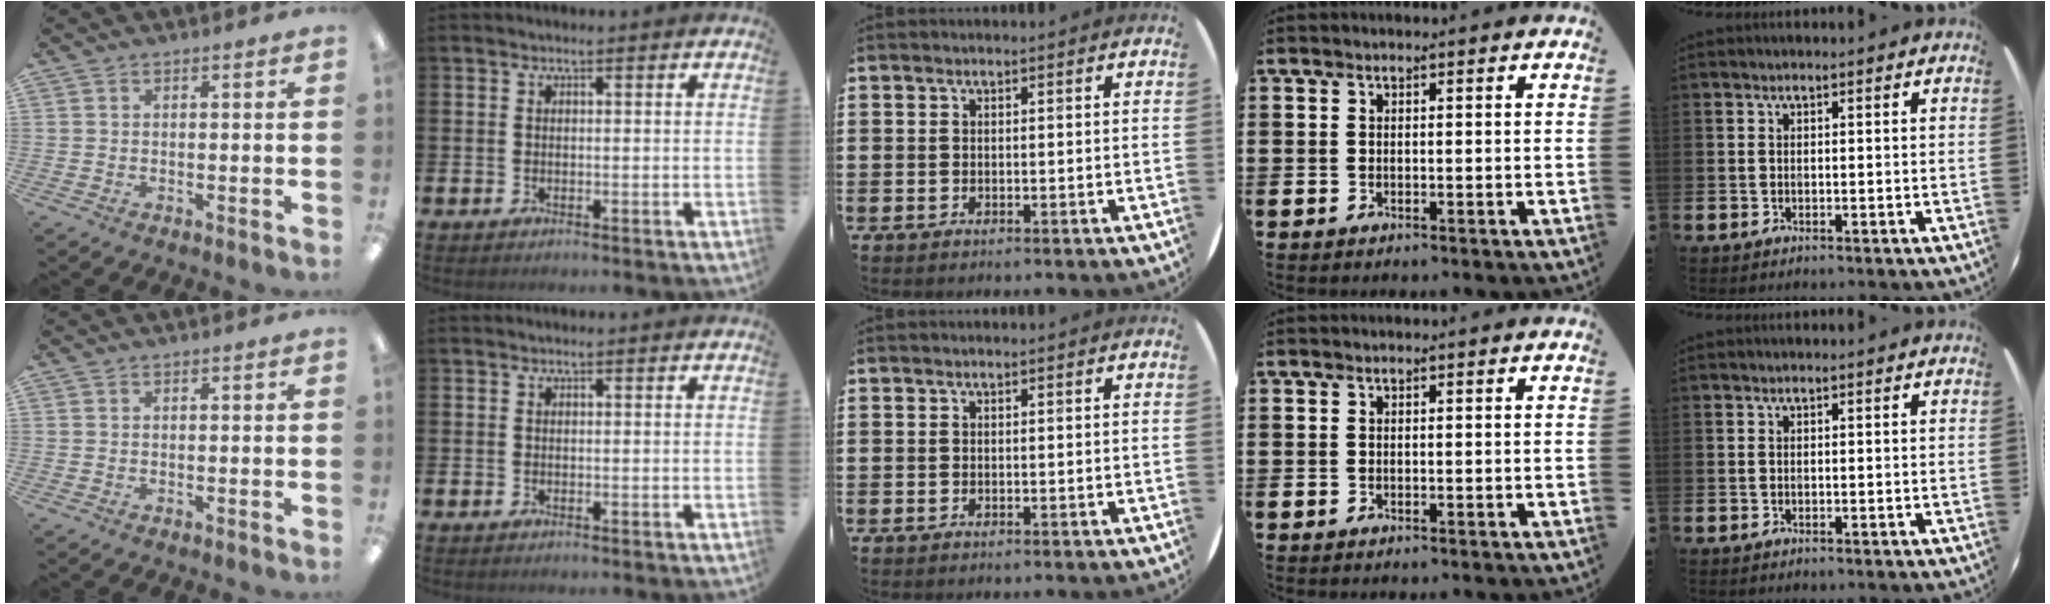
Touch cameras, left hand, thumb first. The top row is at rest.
{}